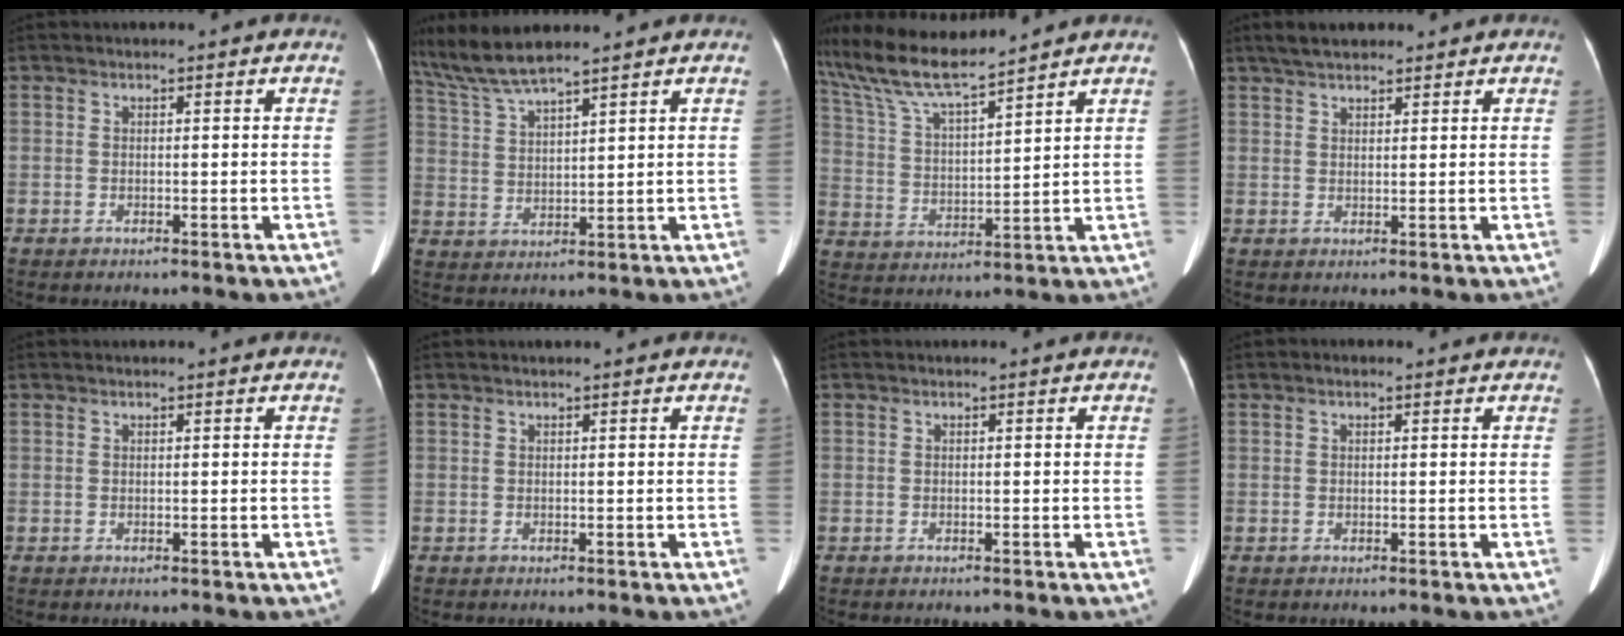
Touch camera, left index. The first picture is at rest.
{"total": 8.4, "force": [7.5, 0.1, 3.8], "torque": [-0.089, 0.017, 0.151]}
{"total": 13.3, "force": [11.9, 0.1, 6.0], "torque": [-0.127, 0.014, 0.230]}
{"total": 4.8, "force": [3.9, 1.6, 2.4], "torque": [-0.046, 0.023, 0.067]}
{"total": 0.0}
{"total": 0.7, "force": [0.6, 0.1, 0.4], "torque": [-0.008, 0.012, 0.010]}
{"total": 0.0}
{"total": 0.9, "force": [0.5, 0.6, 0.6], "torque": [-0.013, 0.014, 0.003]}